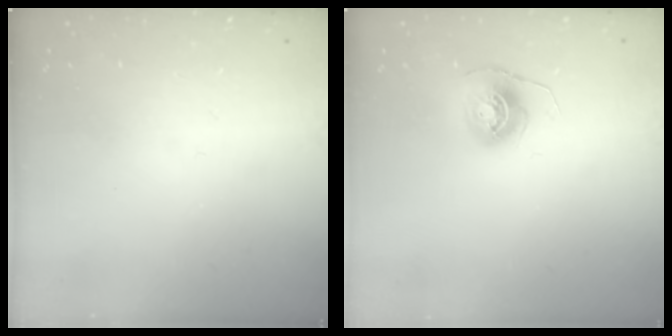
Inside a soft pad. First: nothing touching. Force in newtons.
{"total": 6.9, "press": 6.9, "slide": 0.5}